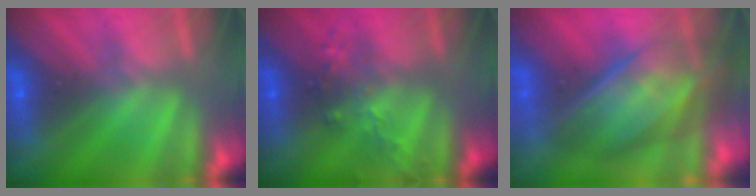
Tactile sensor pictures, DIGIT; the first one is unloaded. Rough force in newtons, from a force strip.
{"total": 2.6}
{"total": 7.6}